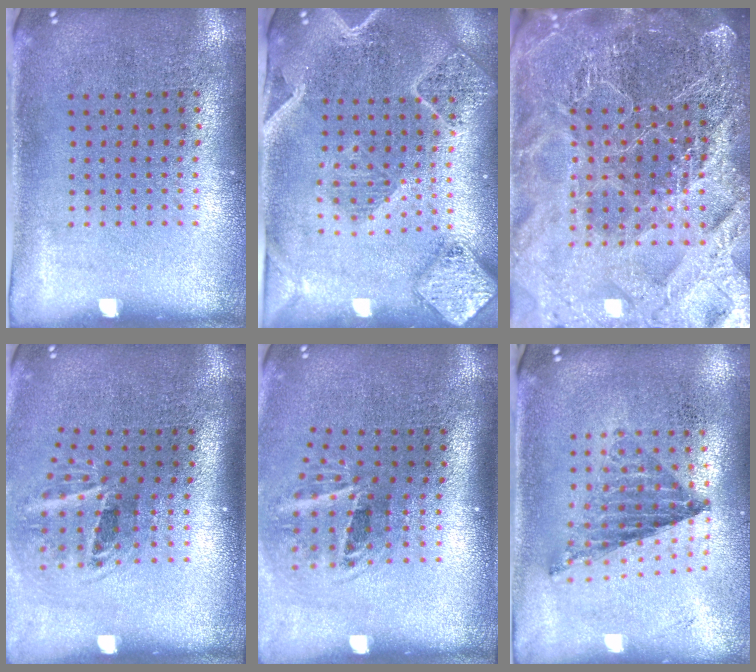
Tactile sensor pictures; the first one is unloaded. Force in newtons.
{"total": 2.3, "press": 2.1, "slide": 0.9}
{"total": 6.1, "press": 5.3, "slide": 3.0}
{"total": 2.0, "press": 1.2, "slide": 1.6}
{"total": 2.0, "press": 1.2, "slide": 1.6}
{"total": 0.9, "press": 0.8, "slide": 0.2}